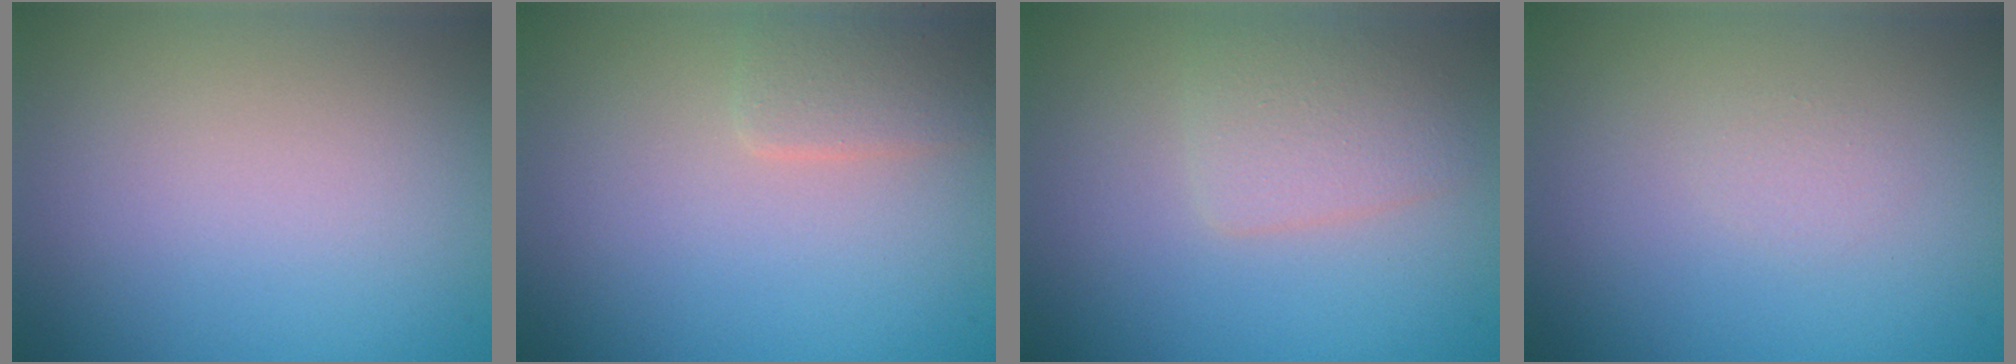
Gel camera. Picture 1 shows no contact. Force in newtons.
{"total": 2.0, "press": 2.0, "slide": 0.0}
{"total": 2.5, "press": 2.5, "slide": 0.0}
{"total": 0.7, "press": 0.7, "slide": 0.0}